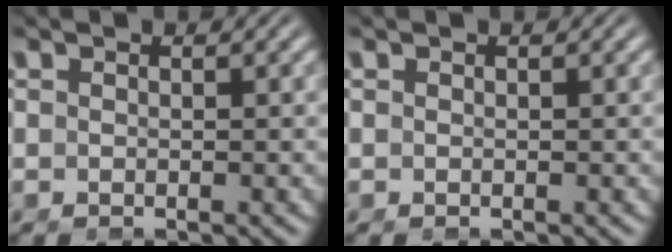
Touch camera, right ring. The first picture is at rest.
{"total": 0.0}